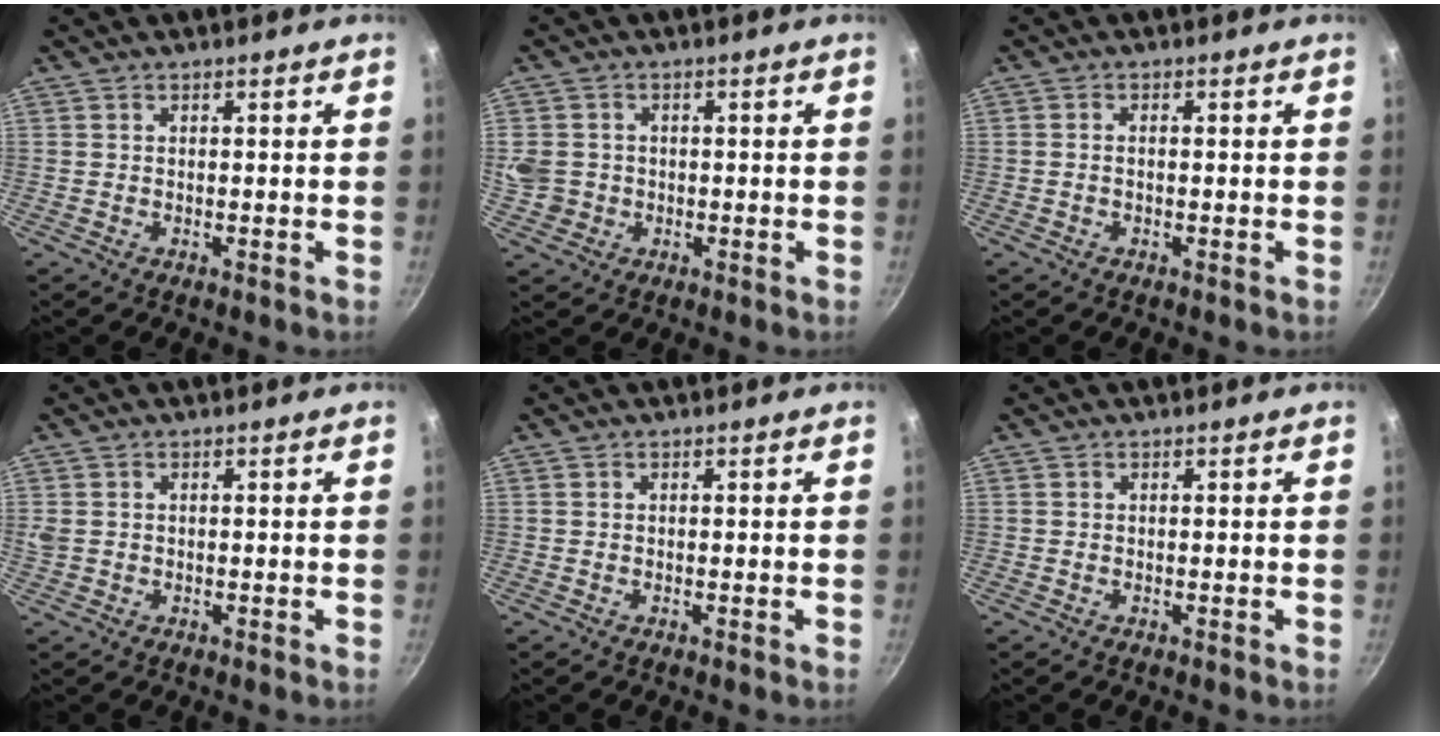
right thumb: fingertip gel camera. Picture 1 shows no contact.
{"total": 5.9, "force": [-0.2, 5.5, 2.2], "torque": [-0.036, 0.003, -0.002]}
{"total": 1.0, "force": [-0.3, 0.4, 0.8], "torque": [-0.022, 0.007, -0.007]}
{"total": 1.8, "force": [0.3, 1.6, 0.9], "torque": [-0.018, 0.001, 0.008]}
{"total": 0.0}
{"total": 0.0}